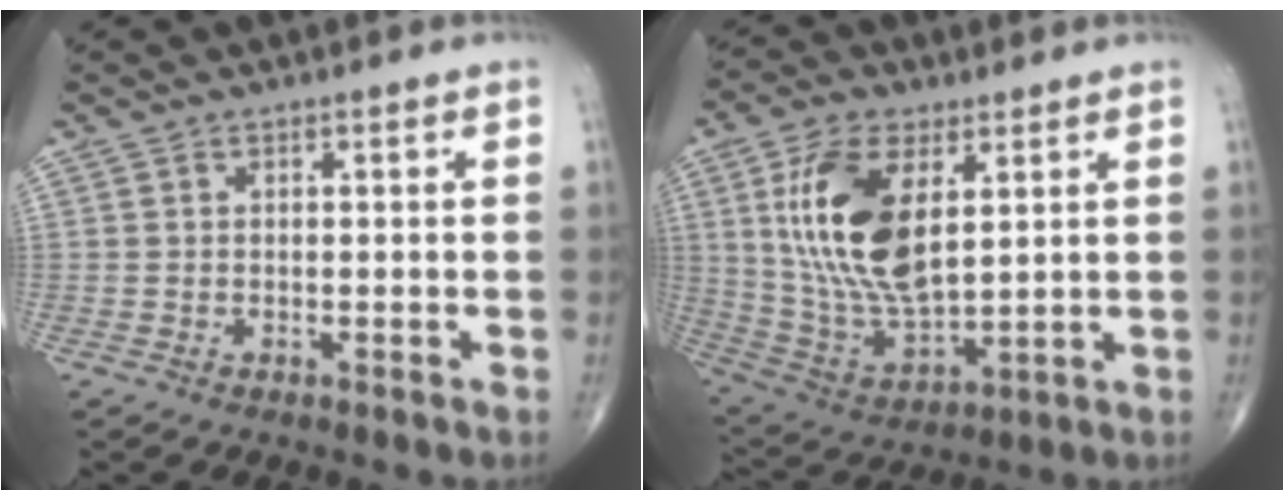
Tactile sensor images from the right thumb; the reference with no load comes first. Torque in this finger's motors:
{"motor_torque": [0.30, 3.73, 1.96, 0.46, 0.64]}